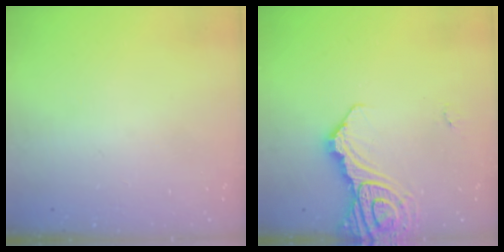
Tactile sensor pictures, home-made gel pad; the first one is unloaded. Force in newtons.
{"total": 14.4, "press": 14.3, "slide": 1.8}